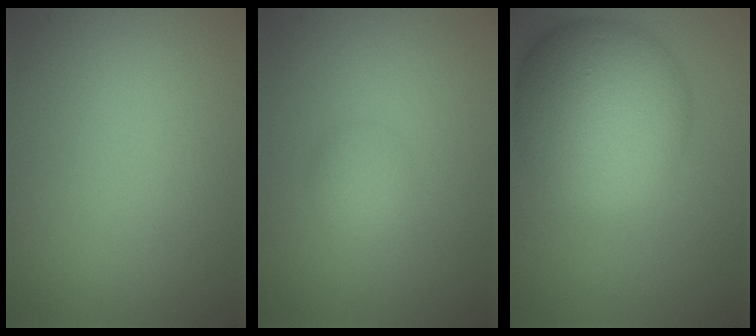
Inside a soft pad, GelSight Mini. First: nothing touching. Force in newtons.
{"total": 1.7, "press": 1.7, "slide": 0.1}
{"total": 11.4, "press": 11.4, "slide": 0.3}